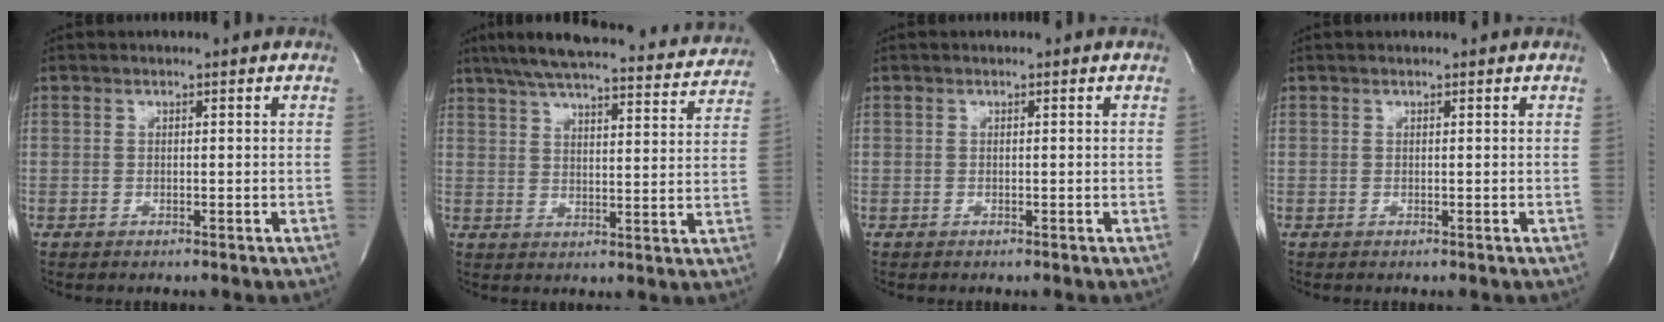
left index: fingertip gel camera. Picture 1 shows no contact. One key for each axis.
{"total": 26.5, "fx": 24.0, "fy": 4.1, "fz": 10.5, "tx": -0.173, "ty": -0.013, "tz": 0.303}
{"total": 0.0}
{"total": 0.5, "fx": 0.5, "fy": 0.0, "fz": 0.2, "tx": -0.006, "ty": 0.005, "tz": 0.009}